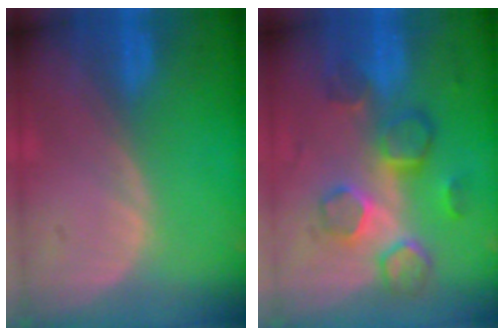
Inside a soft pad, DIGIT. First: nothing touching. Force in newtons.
{"total": 8.6, "press": 7.6, "slide": 4.0}